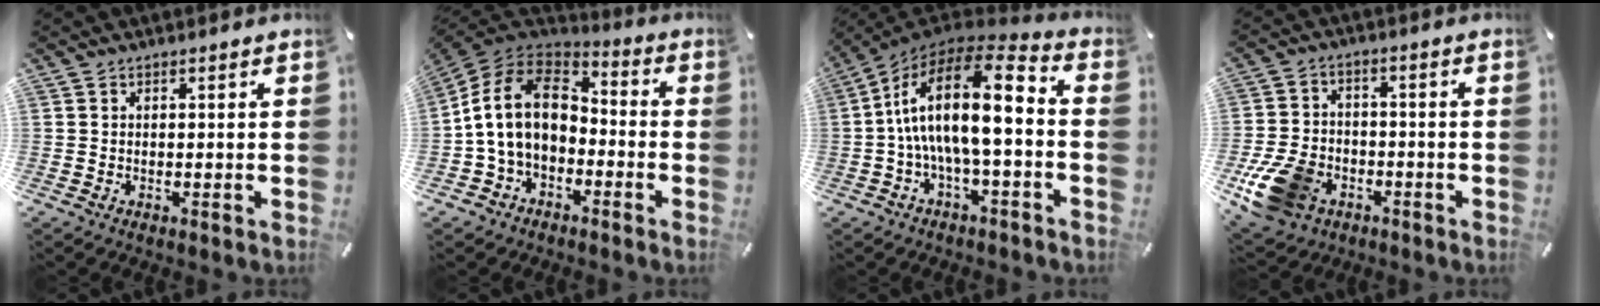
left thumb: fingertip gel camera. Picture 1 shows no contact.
{"total": 15.8, "force": [-0.4, 11.8, 10.4], "torque": [-0.232, 0.025, -0.008]}
{"total": 18.3, "force": [0.2, 7.3, 16.8], "torque": [-0.299, -0.005, 0.000]}
{"total": 13.2, "force": [-6.0, 9.3, 7.2], "torque": [-0.156, 0.036, -0.104]}